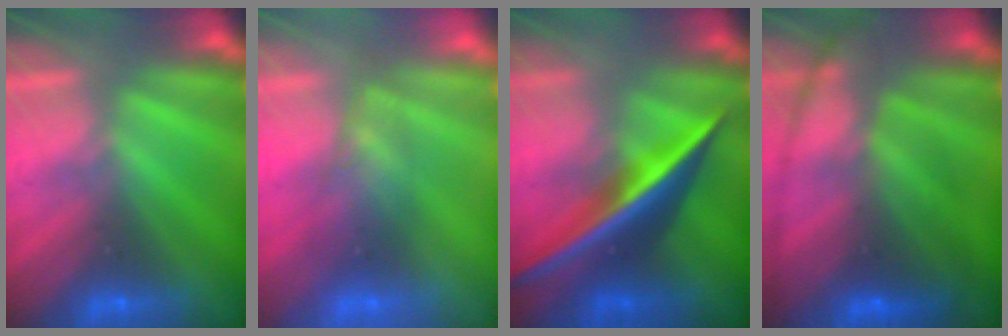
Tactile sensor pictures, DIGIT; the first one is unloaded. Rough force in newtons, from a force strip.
{"total": 2.4}
{"total": 2.7}
{"total": 7.1}